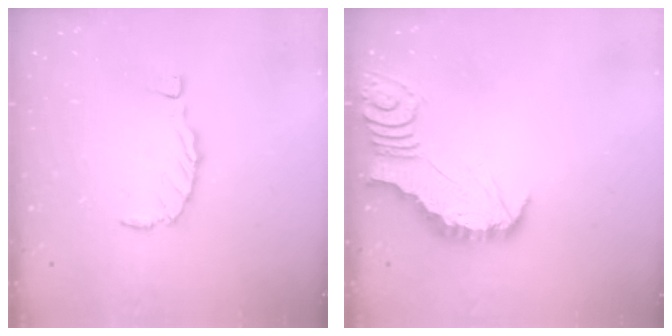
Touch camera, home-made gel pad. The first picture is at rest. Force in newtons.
{"total": 2.8, "press": 2.8, "slide": 0.3}